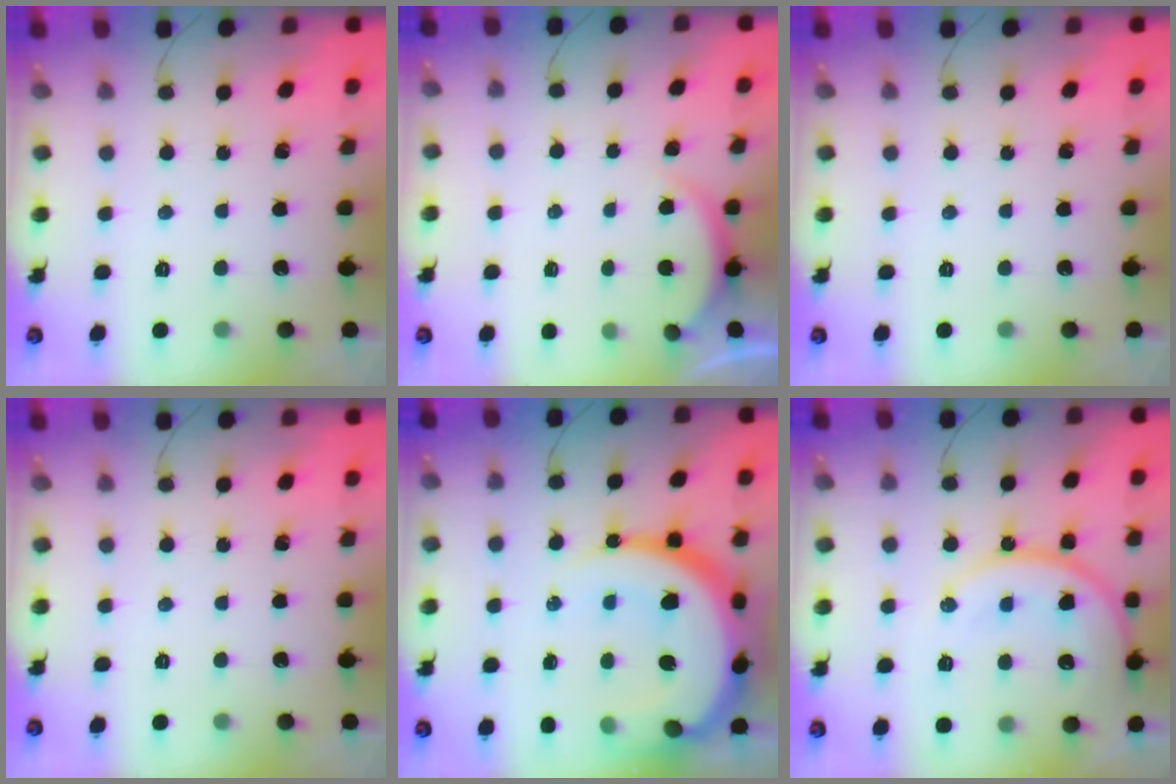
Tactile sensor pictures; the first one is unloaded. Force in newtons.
{"total": 1.9, "press": 1.9, "slide": 0.5}
{"total": 0.0}
{"total": 0.0}
{"total": 24.2, "press": 24.1, "slide": 2.1}
{"total": 15.8, "press": 15.6, "slide": 2.1}